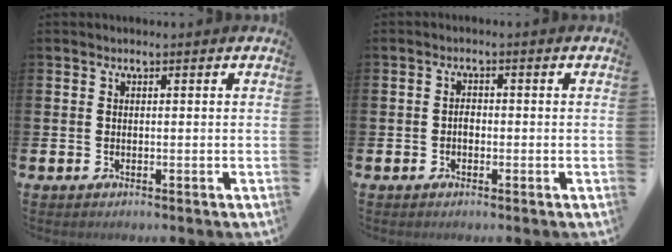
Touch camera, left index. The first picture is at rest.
{"total": 1.2, "force": [-0.3, 0.9, 0.7], "torque": [-0.006, 0.000, -0.009]}